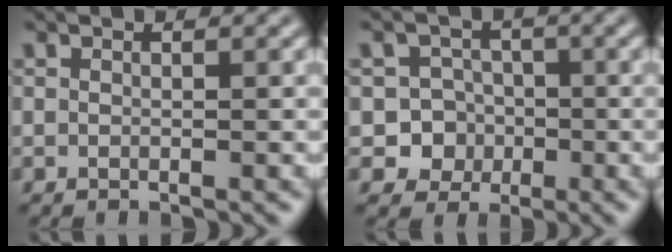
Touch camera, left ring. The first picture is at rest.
{"total": 5.8, "force": [-1.9, 5.4, 1.1], "torque": [0.005, 0.009, -0.052]}